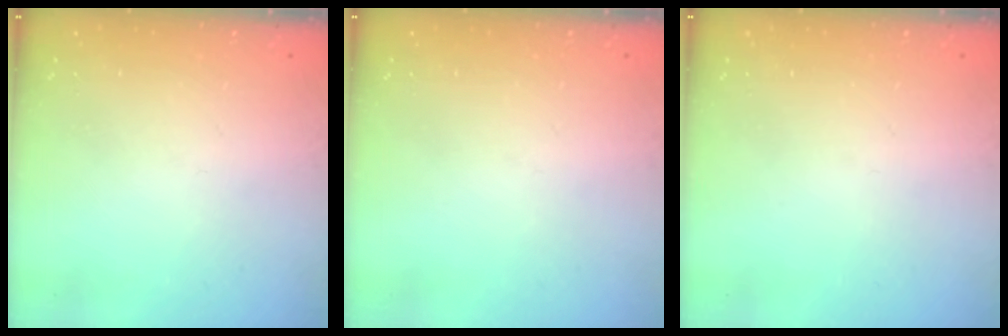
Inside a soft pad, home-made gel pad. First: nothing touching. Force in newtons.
{"total": 0.0}
{"total": 0.0}